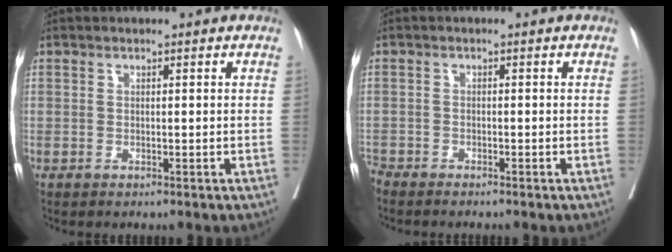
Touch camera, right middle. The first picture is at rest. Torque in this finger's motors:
{"motor_torque": [0.17, -0.23, 0.03, 0.01]}